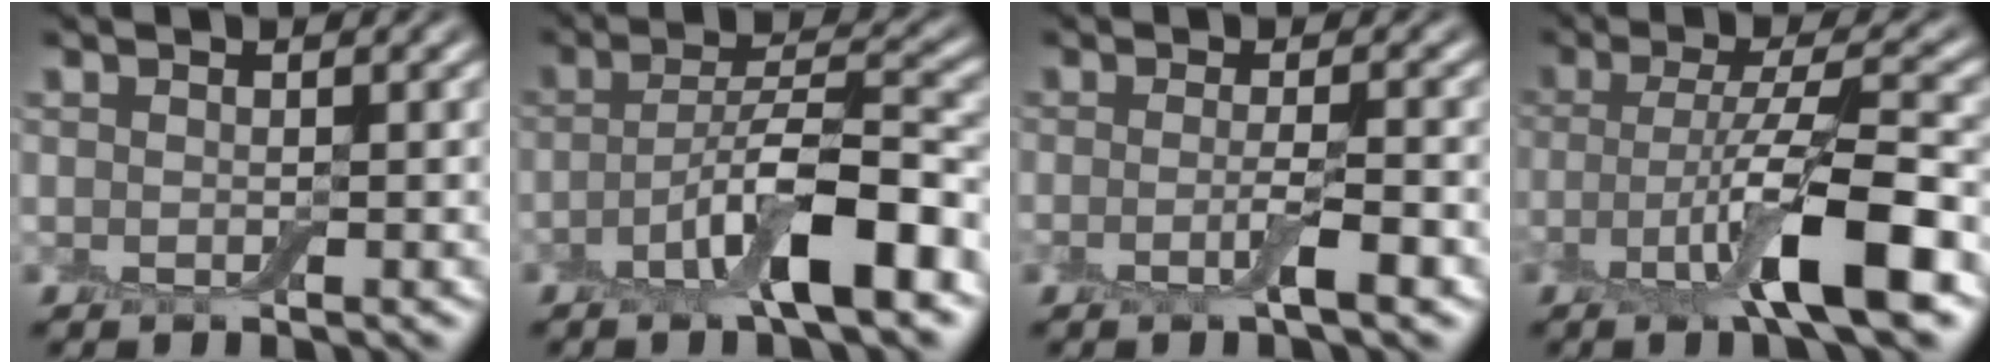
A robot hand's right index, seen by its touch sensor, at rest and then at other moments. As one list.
[{"total": 7.3, "force": [-3.2, 1.7, 6.4], "torque": [-0.111, 0.011, -0.060]}, {"total": 2.6, "force": [-0.8, 0.4, 2.5], "torque": [-0.045, -0.003, -0.019]}, {"total": 8.2, "force": [-3.0, 1.6, 7.4], "torque": [-0.131, 0.004, -0.059]}]